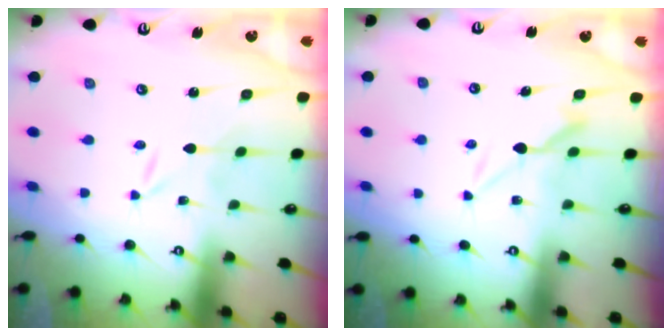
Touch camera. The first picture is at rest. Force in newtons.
{"total": 6.8, "press": 6.8, "slide": 0.8}